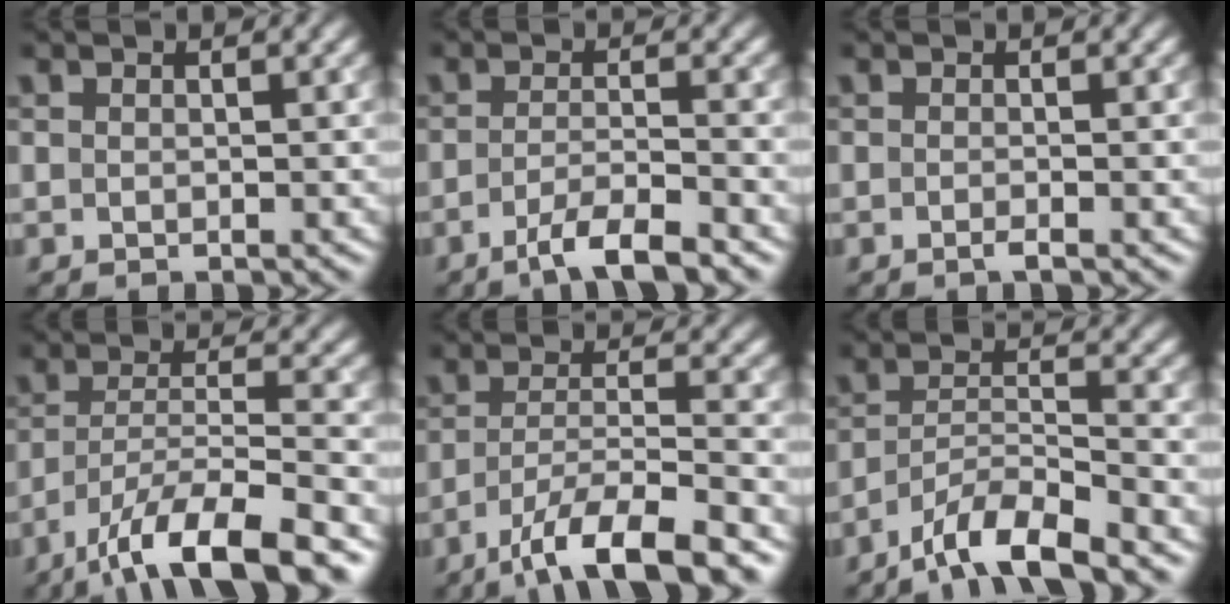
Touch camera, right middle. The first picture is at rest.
{"total": 4.1, "force": [-2.6, 0.7, 3.0], "torque": [-0.050, 0.001, -0.055]}
{"total": 0.8, "force": [-0.4, 0.1, 0.7], "torque": [-0.011, -0.003, -0.010]}
{"total": 9.9, "force": [-6.9, 2.5, 6.6], "torque": [-0.107, -0.003, -0.123]}
{"total": 8.1, "force": [-5.6, 1.8, 5.6], "torque": [-0.084, -0.001, -0.097]}
{"total": 6.3, "force": [-4.9, 1.1, 3.8], "torque": [-0.055, 0.000, -0.093]}